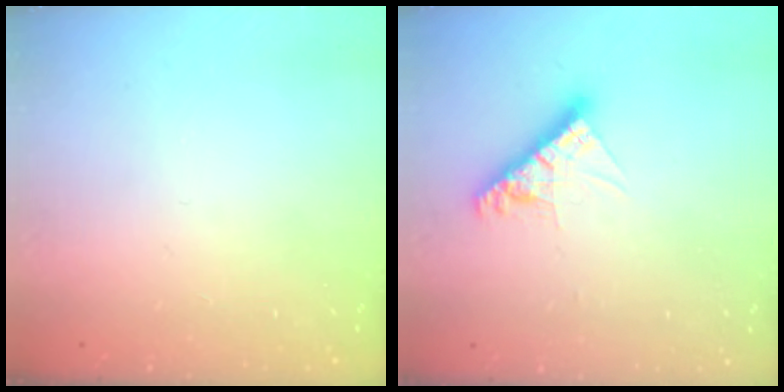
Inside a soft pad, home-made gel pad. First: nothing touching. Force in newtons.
{"total": 8.4, "press": 8.4, "slide": 0.3}